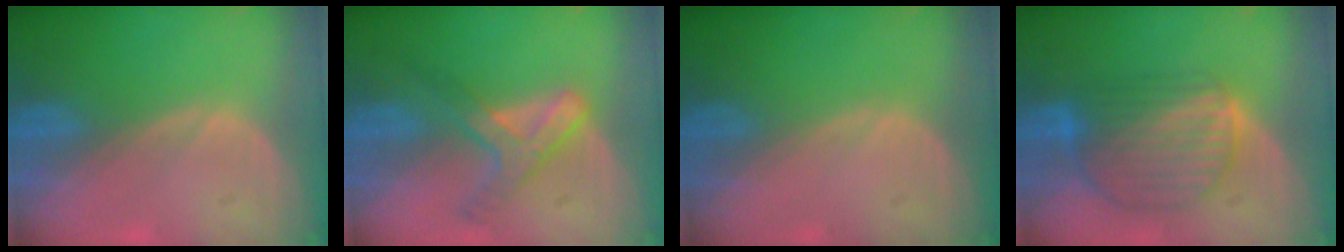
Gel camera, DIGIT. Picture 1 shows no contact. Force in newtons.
{"total": 6.6, "press": 5.8, "slide": 3.3}
{"total": 0.0}
{"total": 9.0, "press": 7.7, "slide": 4.6}